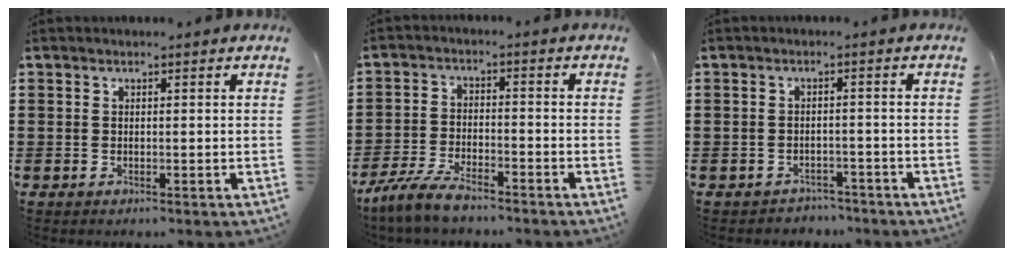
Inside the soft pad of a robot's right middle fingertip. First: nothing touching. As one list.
[{"total": 5.5, "force": [-4.8, 0.8, 2.6], "torque": [-0.068, -0.008, -0.097]}, {"total": 2.1, "force": [-2.0, 0.4, -0.2], "torque": [-0.005, 0.000, -0.047]}]